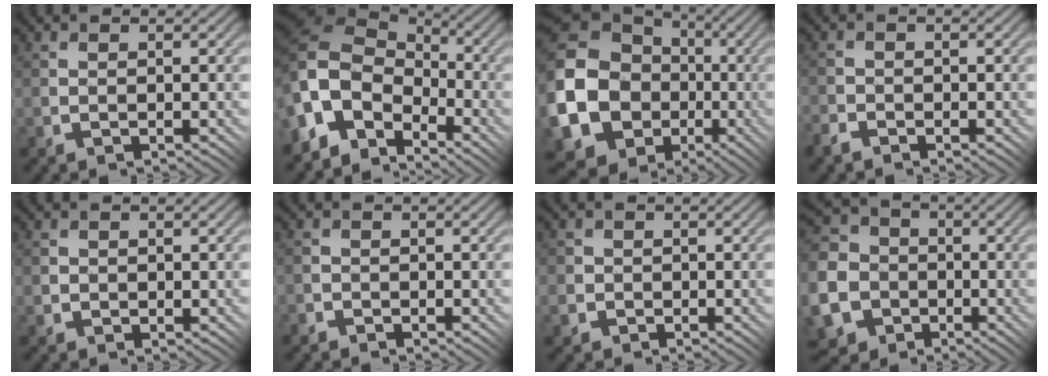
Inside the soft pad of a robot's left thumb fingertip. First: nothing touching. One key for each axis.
{"total": 10.9, "fx": -3.4, "fy": 8.3, "fz": 6.2, "tx": -0.156, "ty": 0.000, "tz": -0.080}
{"total": 21.3, "fx": -3.1, "fy": 18.7, "fz": 9.7, "tx": -0.240, "ty": -0.034, "tz": -0.084}
{"total": 2.1, "fx": -1.8, "fy": 1.1, "fz": 0.4, "tx": -0.016, "ty": -0.001, "tz": -0.043}
{"total": 1.2, "fx": 0.2, "fy": 1.1, "fz": 0.1, "tx": -0.006, "ty": -0.001, "tz": 0.007}
{"total": 1.6, "fx": -0.8, "fy": 1.3, "fz": -0.3, "tx": 0.018, "ty": 0.013, "tz": -0.025}
{"total": 3.7, "fx": -0.4, "fy": 3.7, "fz": 0.2, "tx": -0.015, "ty": 0.011, "tz": -0.031}
{"total": 18.4, "fx": -5.5, "fy": 16.8, "fz": 5.0, "tx": -0.192, "ty": -0.049, "tz": -0.124}